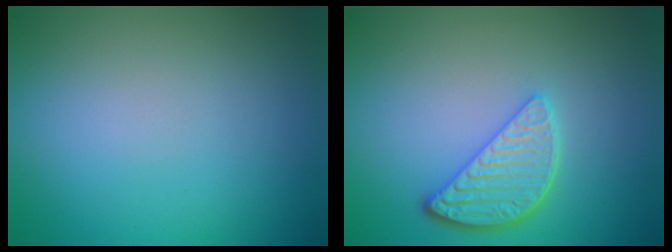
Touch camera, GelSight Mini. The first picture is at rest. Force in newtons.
{"total": 3.4, "press": 2.9, "slide": 1.8}